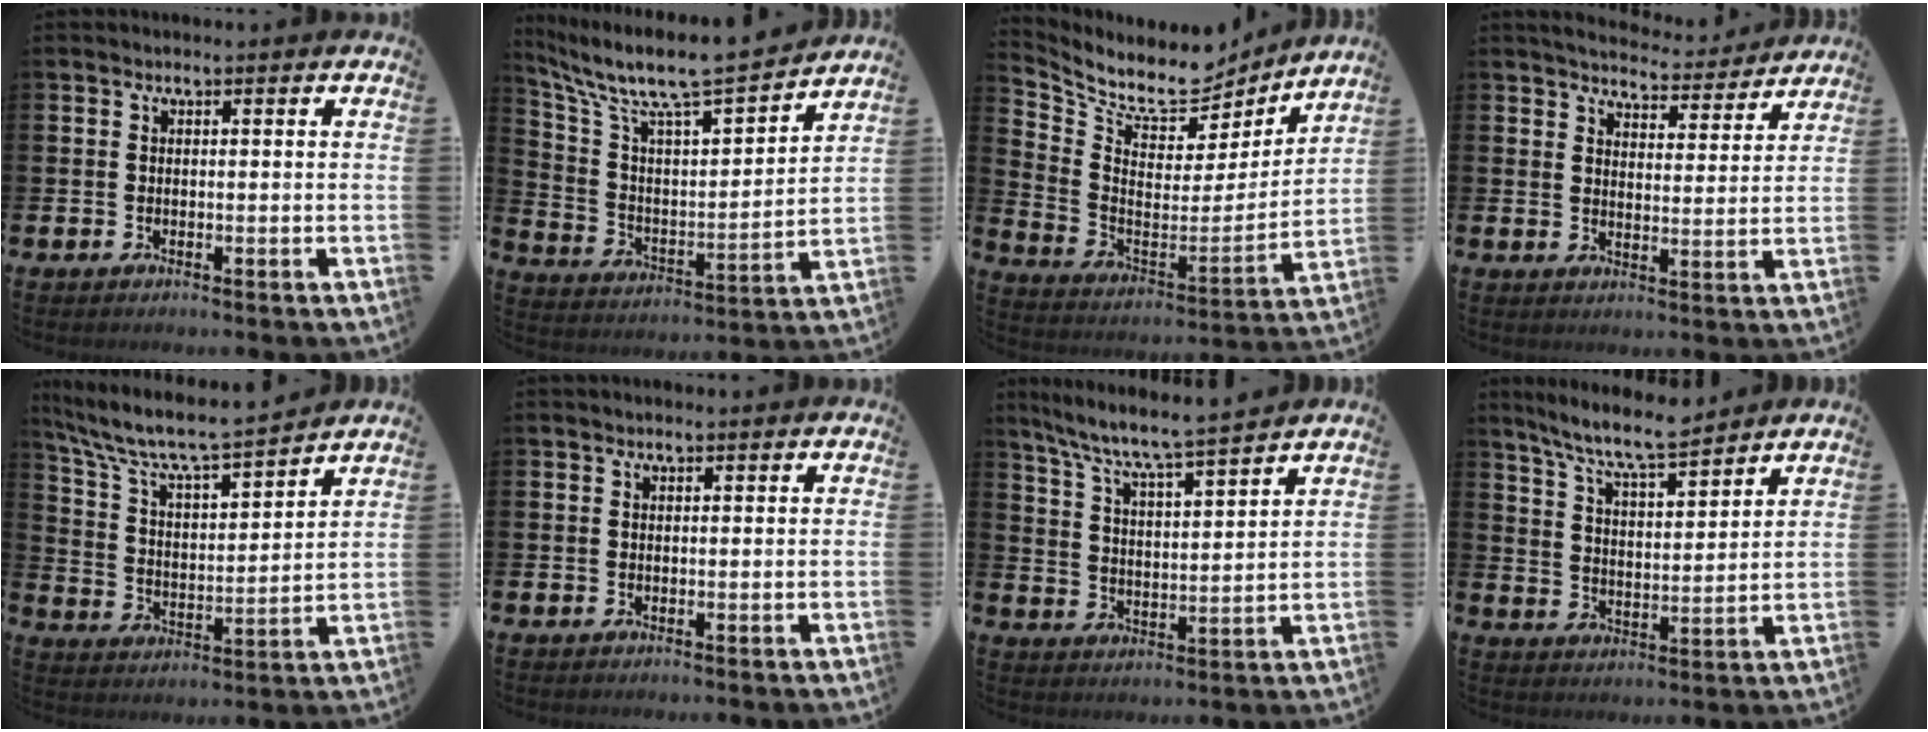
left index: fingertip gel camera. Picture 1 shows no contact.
{"total": 9.3, "force": [8.2, 1.4, 4.0], "torque": [-0.117, -0.061, 0.136]}
{"total": 9.1, "force": [8.2, 3.2, 2.5], "torque": [-0.074, -0.071, 0.136]}
{"total": 4.9, "force": [4.9, 0.7, 0.4], "torque": [-0.023, -0.037, 0.083]}
{"total": 8.0, "force": [7.4, 1.1, 2.8], "torque": [-0.092, -0.051, 0.123]}
{"total": 0.9, "force": [0.8, 0.1, 0.3], "torque": [0.005, -0.003, 0.012]}
{"total": 7.5, "force": [7.0, 0.0, 2.7], "torque": [-0.084, -0.053, 0.118]}
{"total": 8.6, "force": [7.9, 0.7, 3.2], "torque": [-0.090, -0.043, 0.142]}